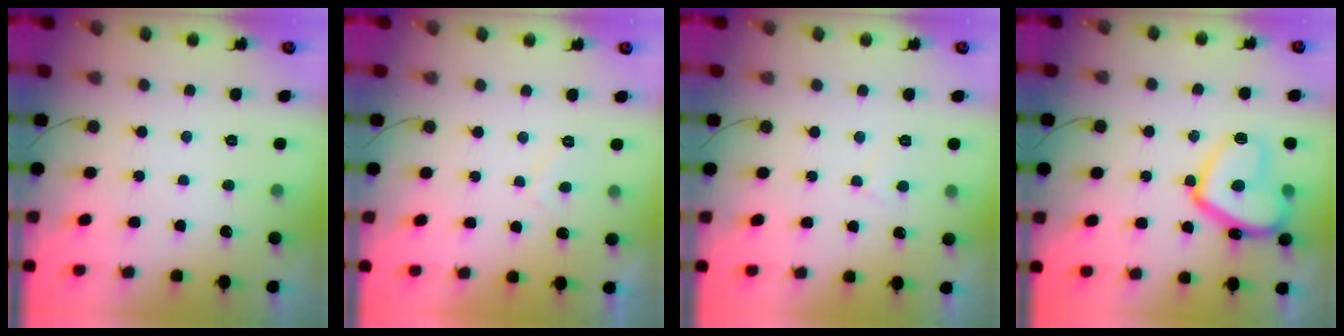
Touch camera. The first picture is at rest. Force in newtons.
{"total": 1.6, "press": 1.4, "slide": 0.7}
{"total": 2.8, "press": 2.8, "slide": 0.3}
{"total": 15.5, "press": 15.4, "slide": 1.5}